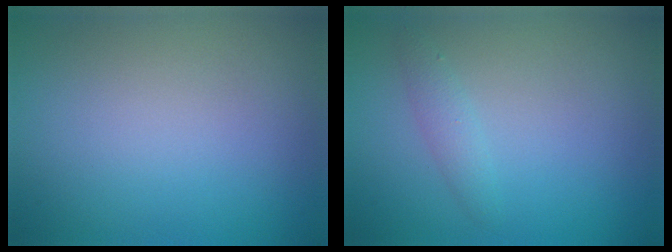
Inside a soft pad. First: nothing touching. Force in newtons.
{"total": 1.4, "press": 1.4, "slide": 0.0}